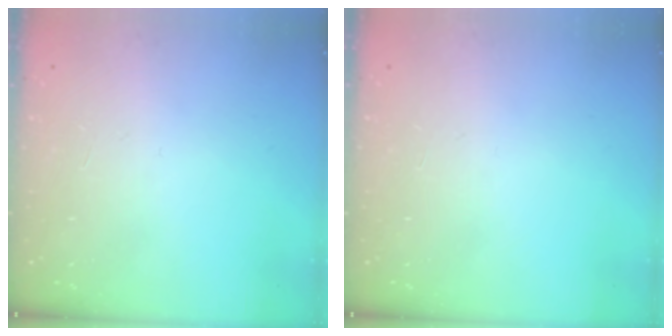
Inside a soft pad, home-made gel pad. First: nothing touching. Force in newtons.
{"total": 0.0}